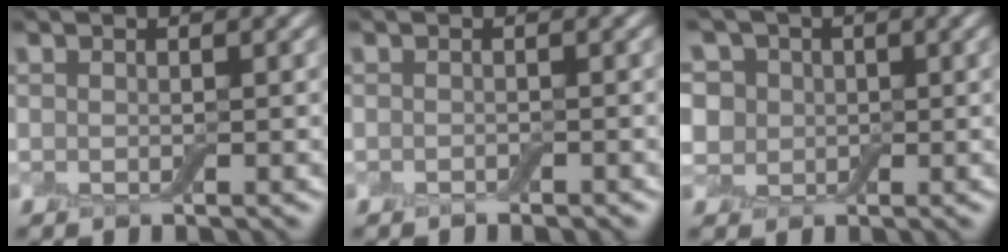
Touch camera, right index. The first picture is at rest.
{"total": 0.5, "force": [-0.5, 0.1, 0.3], "torque": [-0.003, -0.001, -0.007]}
{"total": 6.9, "force": [2.7, 5.4, 3.3], "torque": [-0.058, 0.022, 0.012]}